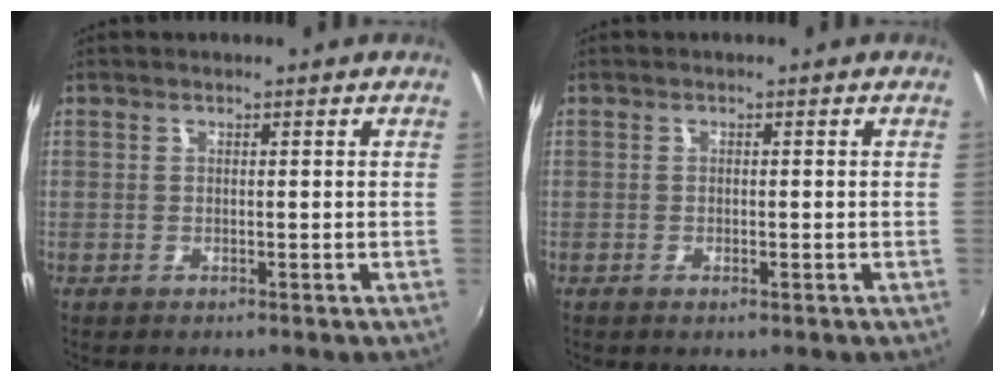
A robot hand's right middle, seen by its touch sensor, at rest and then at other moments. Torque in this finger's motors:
{"motor_torque": [-0.73, 0.13, 0.08, 0.00]}